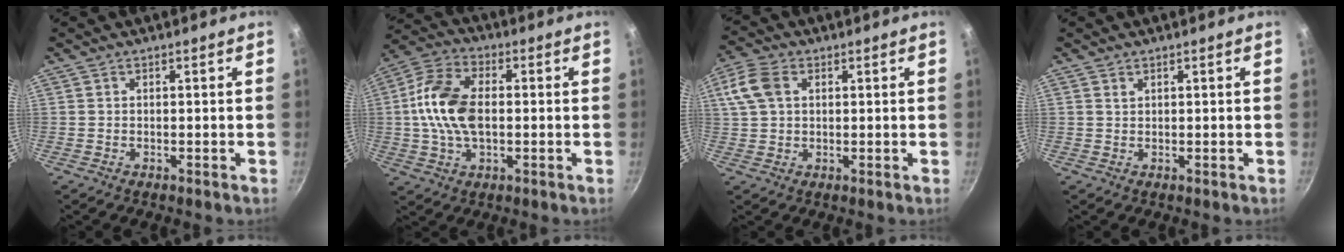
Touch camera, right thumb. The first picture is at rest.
{"total": 13.3, "force": [0.2, 8.0, 10.6], "torque": [-0.198, 0.024, -0.011]}
{"total": 7.7, "force": [2.3, 5.2, 5.1], "torque": [-0.106, 0.010, 0.036]}
{"total": 0.6, "force": [0.4, 0.3, 0.2], "torque": [-0.003, -0.002, 0.010]}